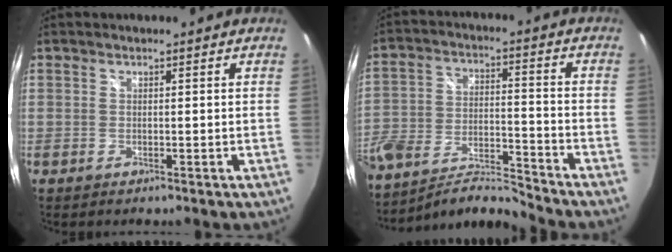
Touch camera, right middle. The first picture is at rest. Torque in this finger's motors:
{"motor_torque": [1.07, -1.07, 0.49, 0.21]}